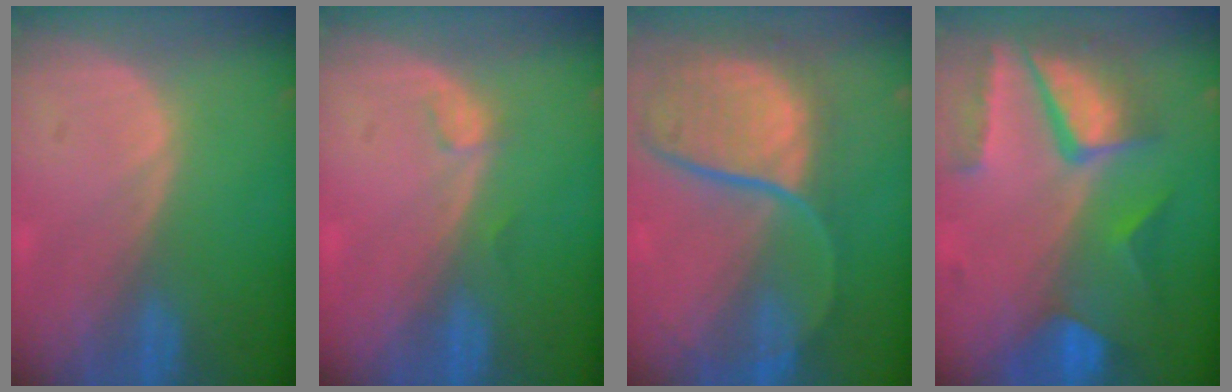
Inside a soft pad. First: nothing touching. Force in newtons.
{"total": 1.1, "press": 1.1, "slide": 0.2}
{"total": 12.2, "press": 9.9, "slide": 7.0}
{"total": 10.3, "press": 8.8, "slide": 5.4}